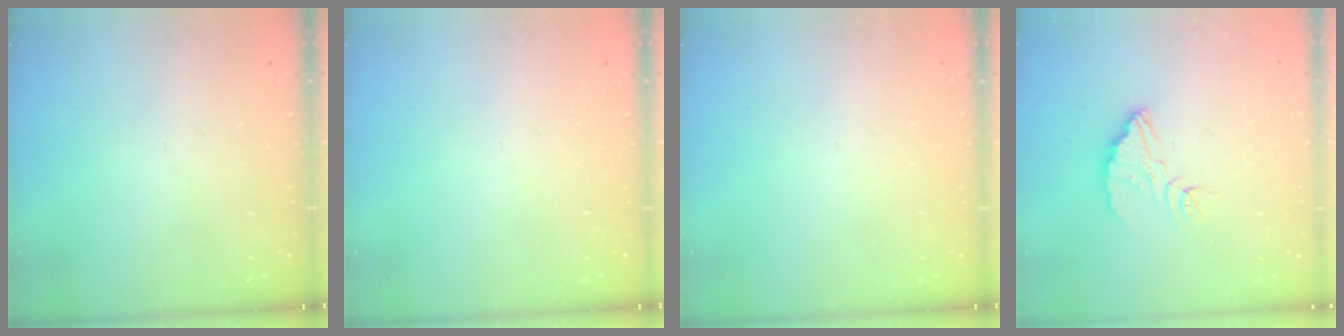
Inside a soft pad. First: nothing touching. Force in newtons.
{"total": 0.0}
{"total": 0.0}
{"total": 7.1, "press": 7.1, "slide": 0.4}